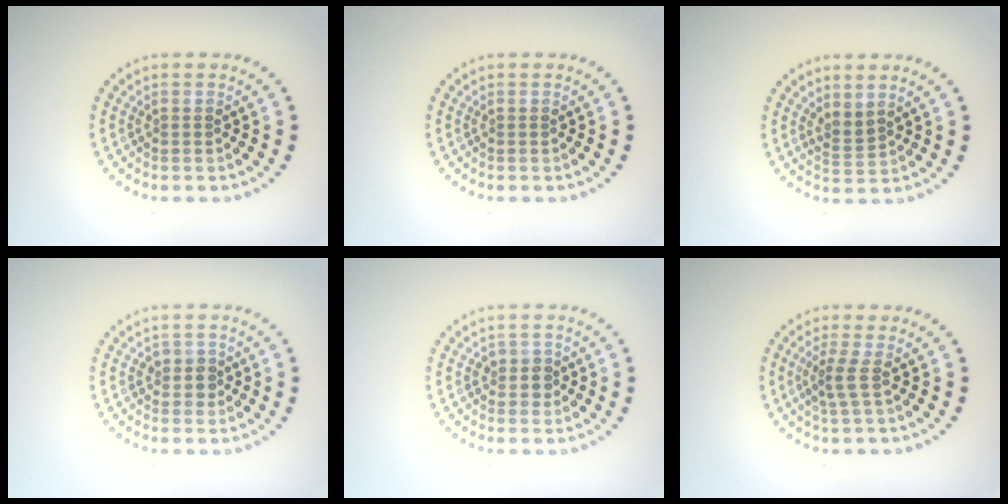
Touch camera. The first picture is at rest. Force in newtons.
{"total": 0.0}
{"total": 1.7, "press": 1.2, "slide": 1.1}
{"total": 1.5, "press": 1.3, "slide": 0.6}
{"total": 1.5, "press": 1.3, "slide": 0.6}
{"total": 1.8, "press": 1.2, "slide": 1.4}